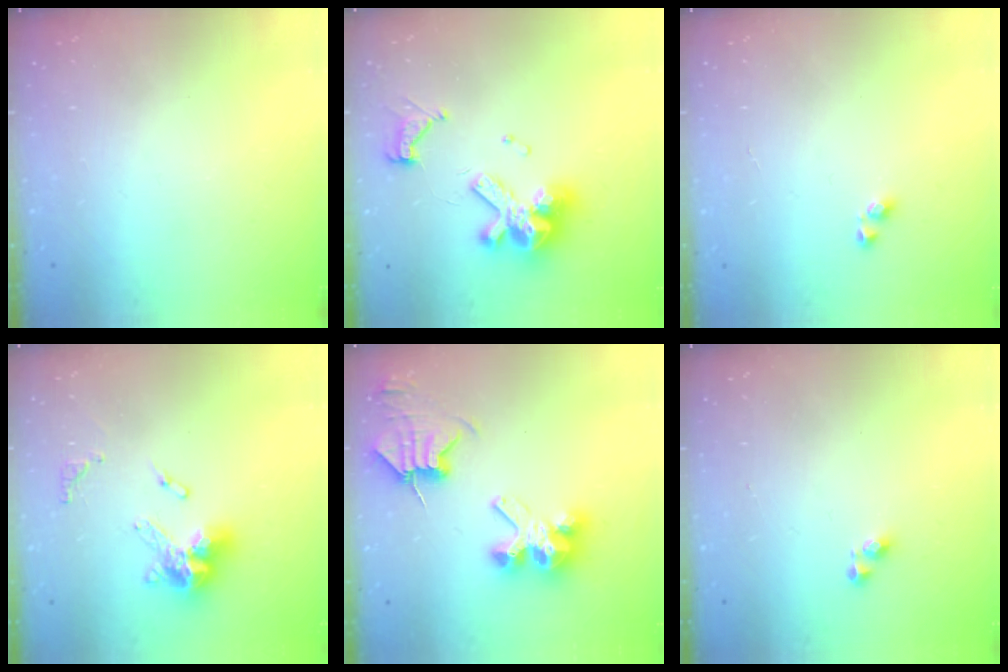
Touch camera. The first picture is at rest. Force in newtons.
{"total": 13.1, "press": 13.0, "slide": 1.6}
{"total": 2.9, "press": 2.9, "slide": 0.2}
{"total": 12.8, "press": 12.7, "slide": 1.4}
{"total": 9.9, "press": 9.9, "slide": 1.1}
{"total": 3.8, "press": 3.8, "slide": 0.7}